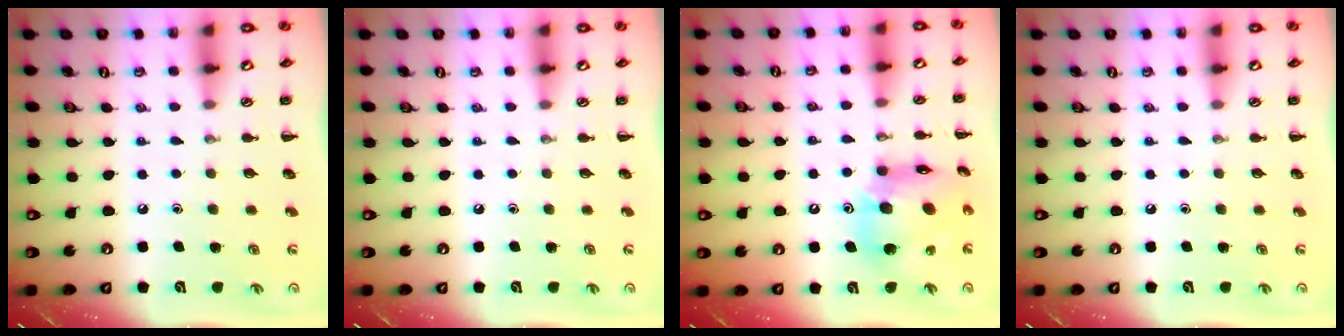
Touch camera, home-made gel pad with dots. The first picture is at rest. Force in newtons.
{"total": 0.0}
{"total": 16.8, "press": 16.5, "slide": 2.9}
{"total": 0.0}